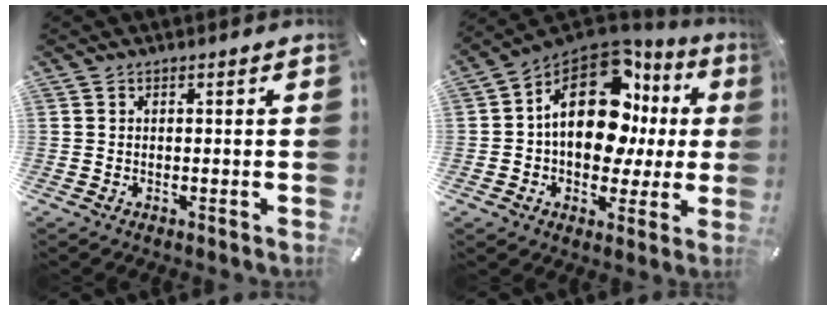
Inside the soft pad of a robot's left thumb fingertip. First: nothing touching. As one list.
[{"total": 19.7, "force": [5.0, 12.5, 14.4], "torque": [-0.242, -0.023, 0.085]}]